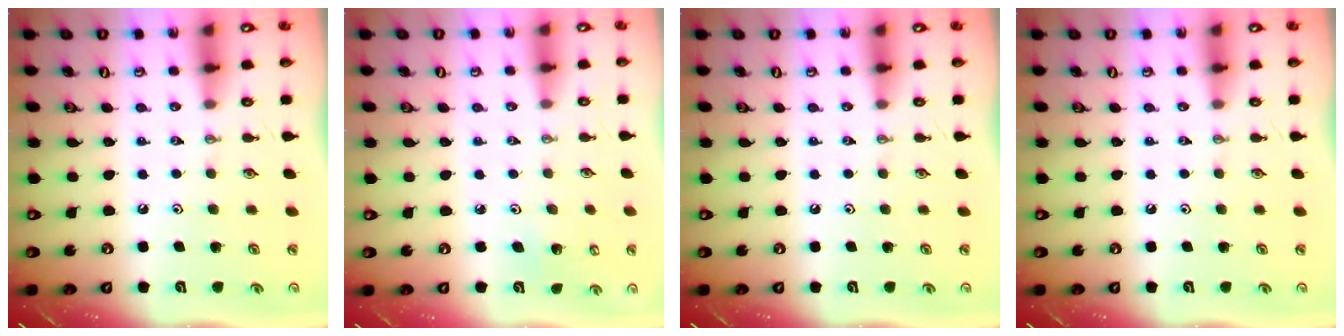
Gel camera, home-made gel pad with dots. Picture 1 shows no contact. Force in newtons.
{"total": 2.9, "press": 2.9, "slide": 0.2}
{"total": 0.0}
{"total": 0.0}